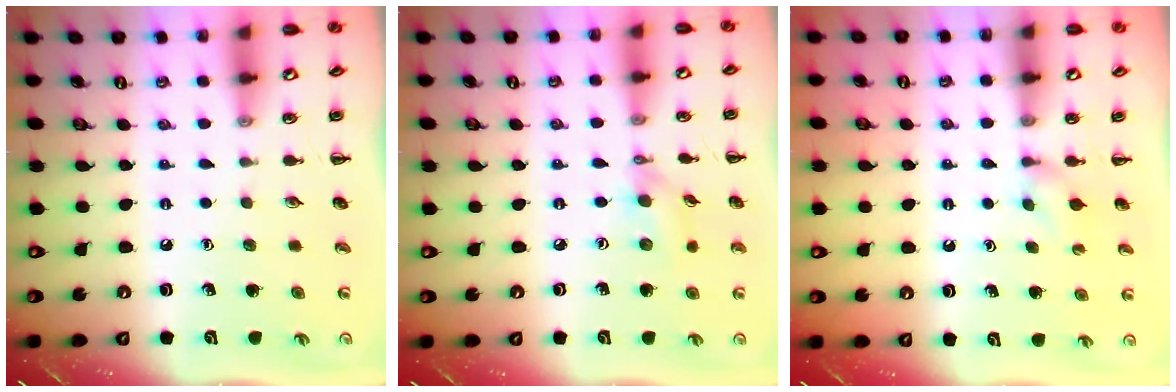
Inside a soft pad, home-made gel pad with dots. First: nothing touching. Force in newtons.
{"total": 6.1, "press": 6.0, "slide": 0.8}
{"total": 2.9, "press": 2.7, "slide": 1.0}